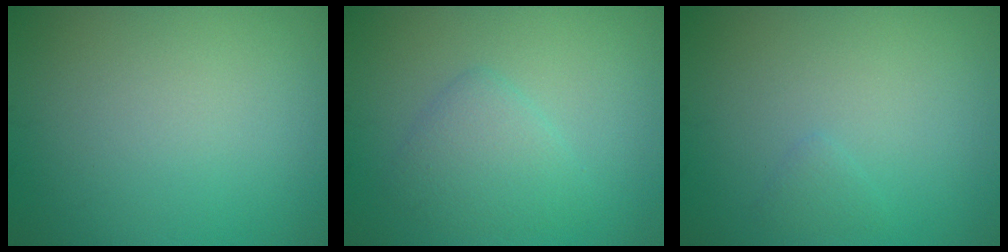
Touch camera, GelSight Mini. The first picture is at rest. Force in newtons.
{"total": 2.6, "press": 2.6, "slide": 0.2}
{"total": 0.7, "press": 0.7, "slide": 0.0}